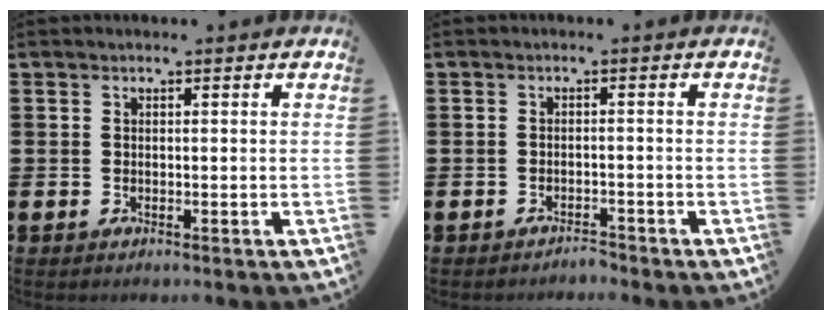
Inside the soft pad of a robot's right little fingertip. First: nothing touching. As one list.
[{"total": 1.5, "force": [-1.5, 0.0, -0.1], "torque": [-0.004, 0.003, -0.032]}]